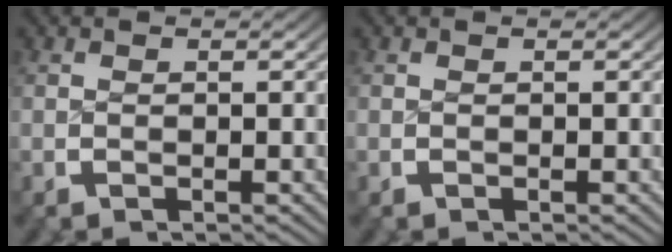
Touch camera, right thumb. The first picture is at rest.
{"total": 0.0}